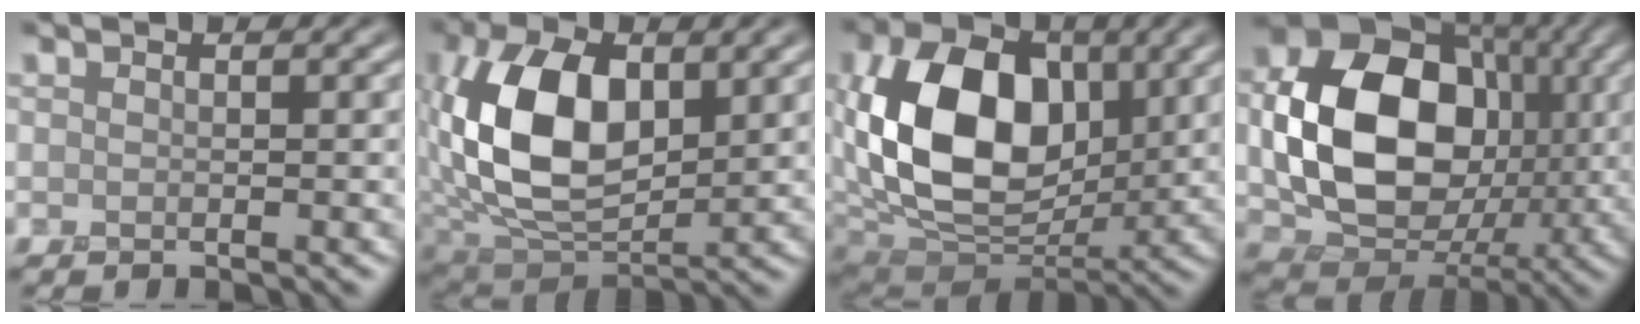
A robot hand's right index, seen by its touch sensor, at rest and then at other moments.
{"total": 10.3, "force": [1.4, 5.9, 8.3], "torque": [-0.172, 0.002, 0.025]}
{"total": 13.7, "force": [1.7, 9.3, 9.9], "torque": [-0.198, 0.004, 0.026]}
{"total": 13.1, "force": [0.1, 9.8, 8.7], "torque": [-0.155, -0.003, 0.000]}